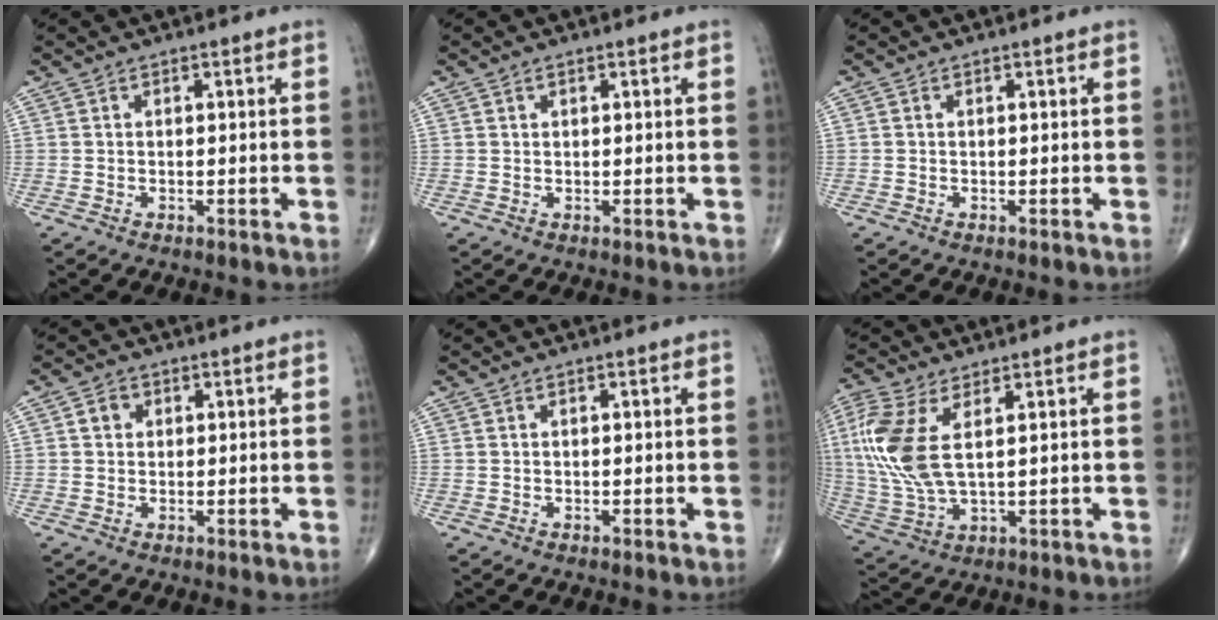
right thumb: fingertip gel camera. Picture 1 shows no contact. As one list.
[{"total": 0.7, "force": [0.4, 0.5, 0.3], "torque": [-0.002, -0.002, 0.006]}, {"total": 0.0}, {"total": 2.5, "force": [0.6, 2.2, 1.1], "torque": [-0.009, 0.002, 0.007]}, {"total": 0.0}, {"total": 13.0, "force": [3.2, 5.7, 11.3], "torque": [-0.283, -0.007, 0.072]}]